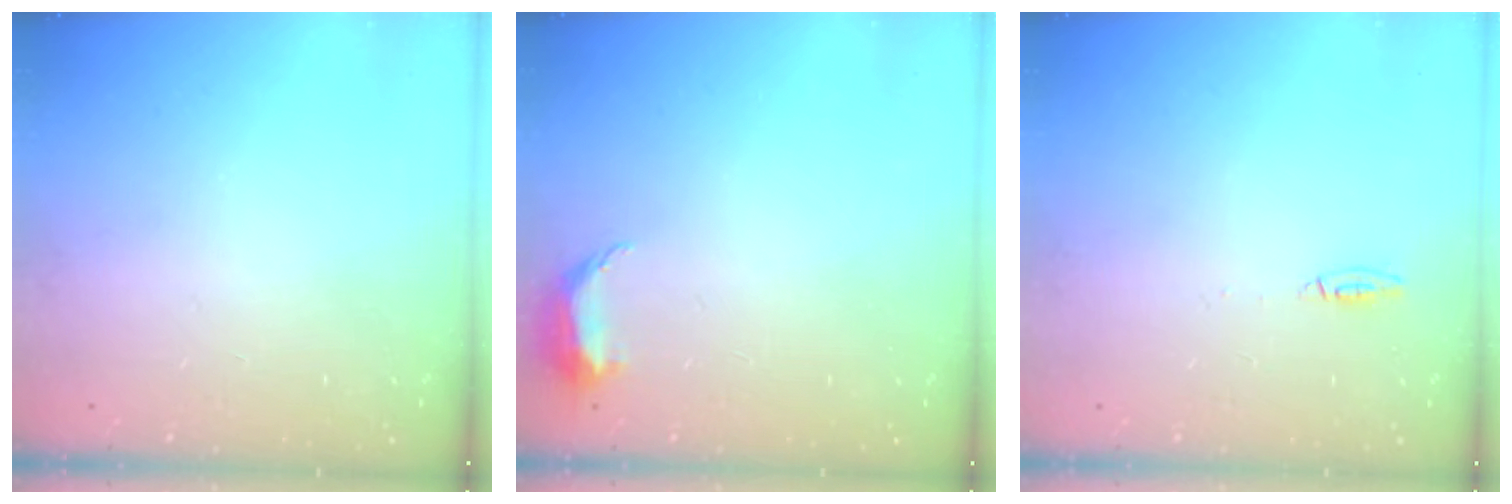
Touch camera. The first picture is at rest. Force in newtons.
{"total": 6.3, "press": 6.2, "slide": 1.2}
{"total": 5.2, "press": 4.1, "slide": 3.2}